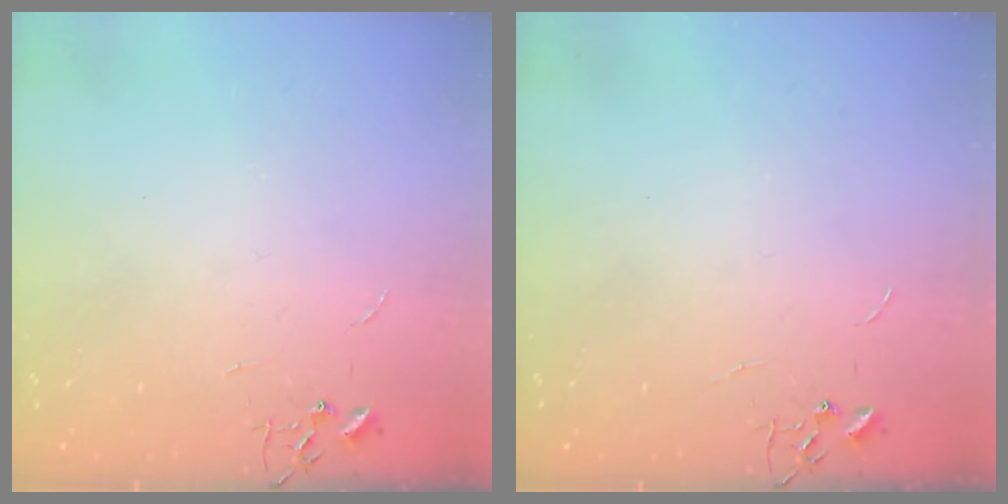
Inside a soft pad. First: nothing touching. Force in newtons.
{"total": 0.0}